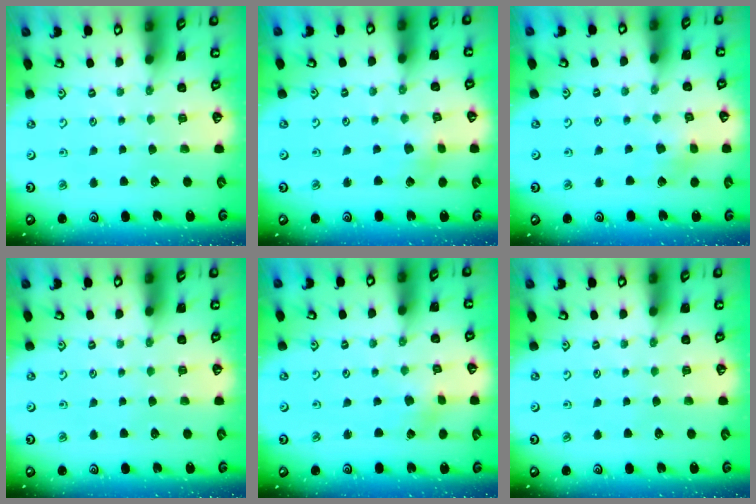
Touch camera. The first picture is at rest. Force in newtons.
{"total": 2.6, "press": 2.6, "slide": 0.4}
{"total": 2.9, "press": 2.9, "slide": 0.6}
{"total": 0.0}
{"total": 0.0}
{"total": 0.0}